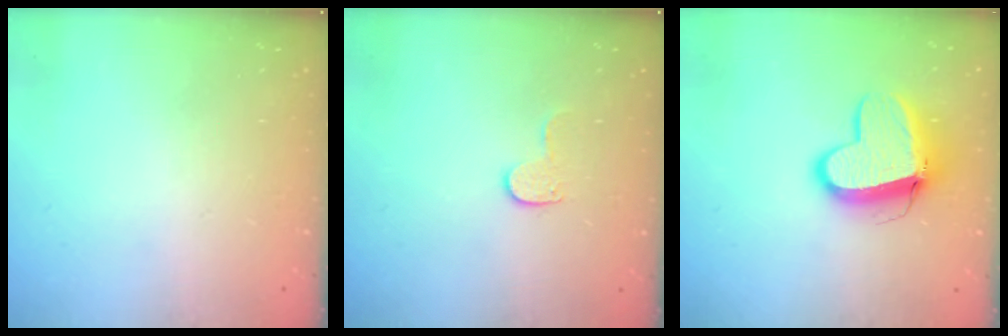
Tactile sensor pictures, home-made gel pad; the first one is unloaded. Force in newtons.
{"total": 6.9, "press": 6.9, "slide": 0.5}
{"total": 11.7, "press": 11.6, "slide": 1.3}